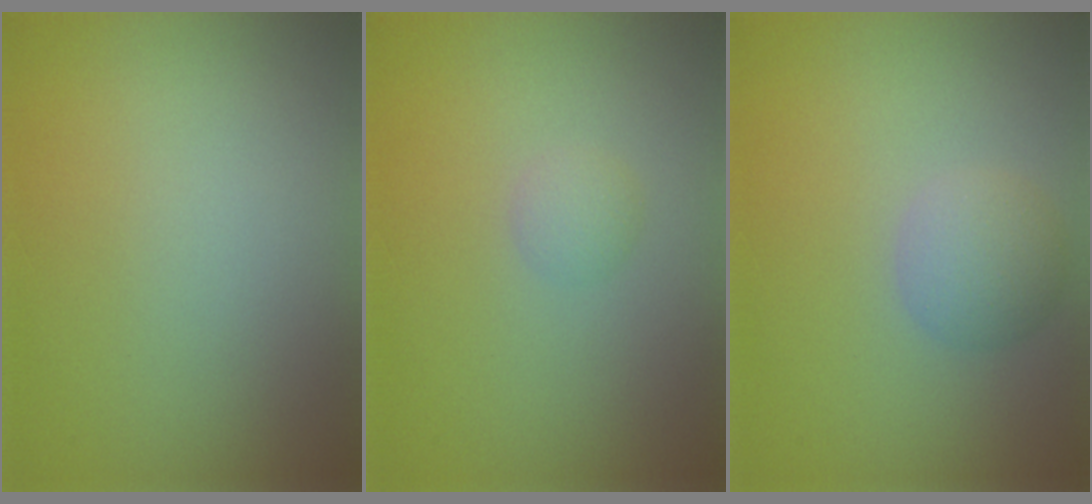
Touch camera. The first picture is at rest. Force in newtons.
{"total": 1.0, "press": 1.0, "slide": 0.0}
{"total": 2.7, "press": 2.6, "slide": 0.2}